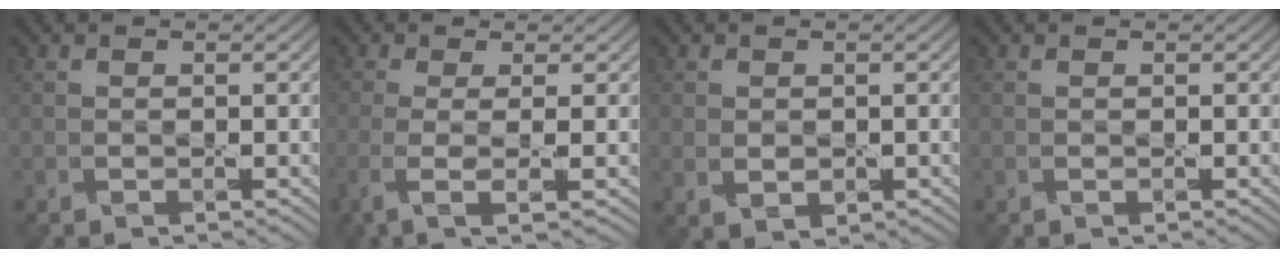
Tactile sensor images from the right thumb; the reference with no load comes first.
{"total": 5.0, "force": [-1.0, 1.2, 4.7], "torque": [-0.095, -0.009, -0.024]}
{"total": 2.0, "force": [0.0, 1.5, 1.3], "torque": [-0.032, -0.009, 0.004]}
{"total": 0.0}